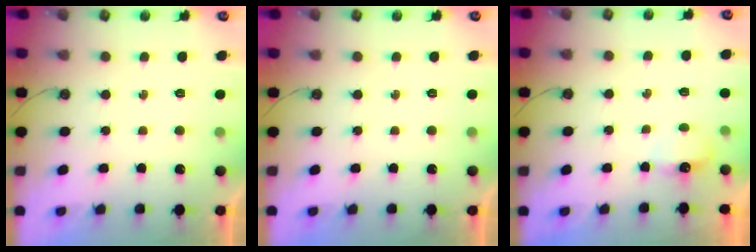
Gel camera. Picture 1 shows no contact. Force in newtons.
{"total": 0.0}
{"total": 4.0, "press": 3.9, "slide": 0.6}